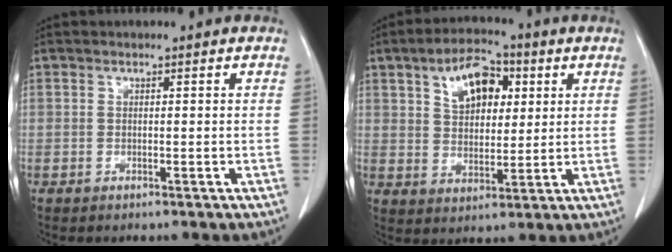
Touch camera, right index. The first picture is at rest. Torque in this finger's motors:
{"motor_torque": [0.45, 0.42, 0.16, 0.07]}